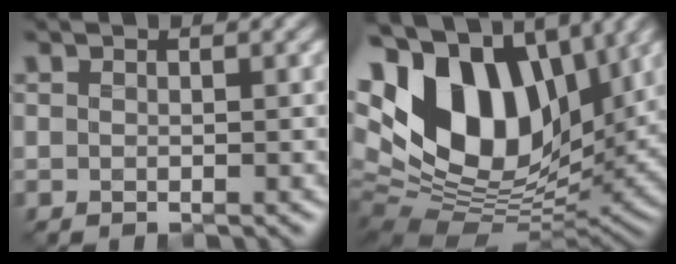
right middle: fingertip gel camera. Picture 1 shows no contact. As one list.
[{"total": 16.7, "force": [4.0, 10.4, 12.5], "torque": [-0.245, 0.025, 0.058]}]